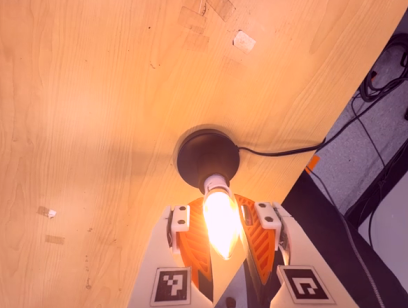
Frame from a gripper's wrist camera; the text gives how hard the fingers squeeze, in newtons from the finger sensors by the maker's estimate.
{"total": 16.2, "left": 14.4, "right": 18.0}